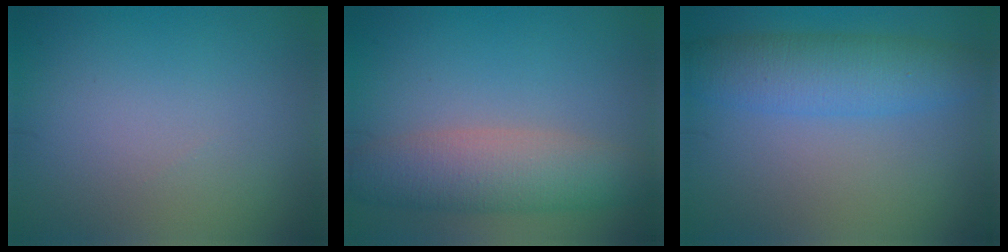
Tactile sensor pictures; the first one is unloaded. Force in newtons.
{"total": 5.3, "press": 5.3, "slide": 0.3}
{"total": 5.3, "press": 5.3, "slide": 0.3}